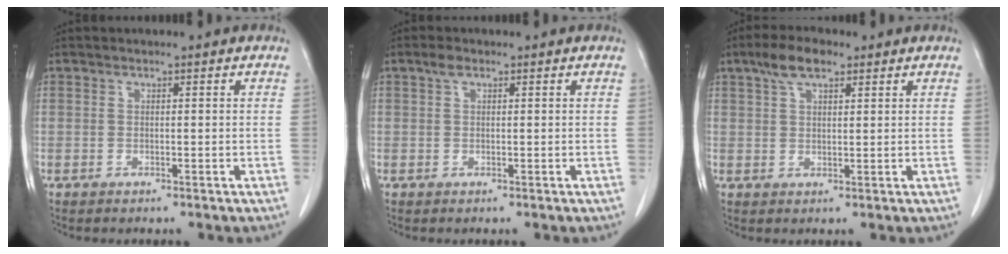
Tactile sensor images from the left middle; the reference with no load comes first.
{"total": 1.2, "force": [0.7, 0.6, 0.8], "torque": [-0.015, 0.009, 0.012]}
{"total": 5.2, "force": [3.3, 1.9, 3.5], "torque": [-0.071, 0.014, 0.062]}